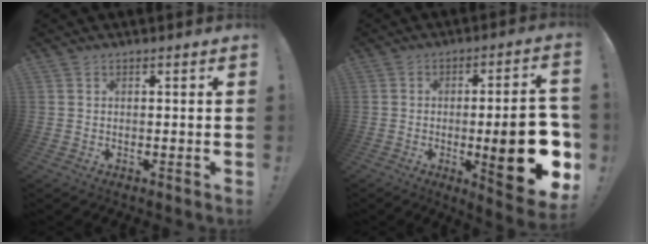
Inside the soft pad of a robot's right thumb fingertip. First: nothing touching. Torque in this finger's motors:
{"motor_torque": [0.13, 1.38, 2.08, -0.69, 0.44]}